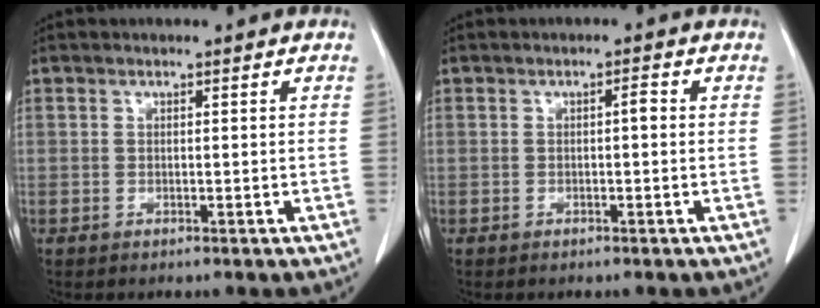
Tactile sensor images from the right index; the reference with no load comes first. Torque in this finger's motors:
{"motor_torque": [0.03, -0.02, 0.02, 0.01]}